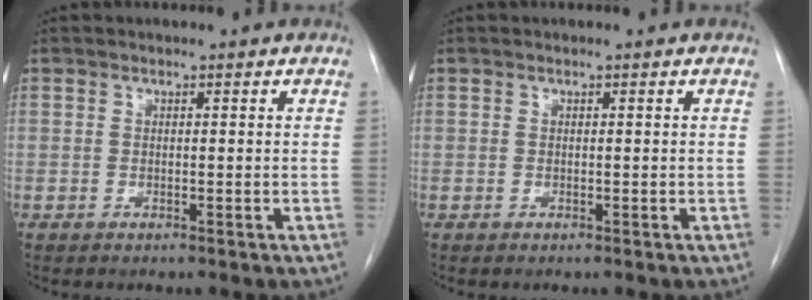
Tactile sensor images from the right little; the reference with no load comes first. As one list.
[{"total": 0.0}]